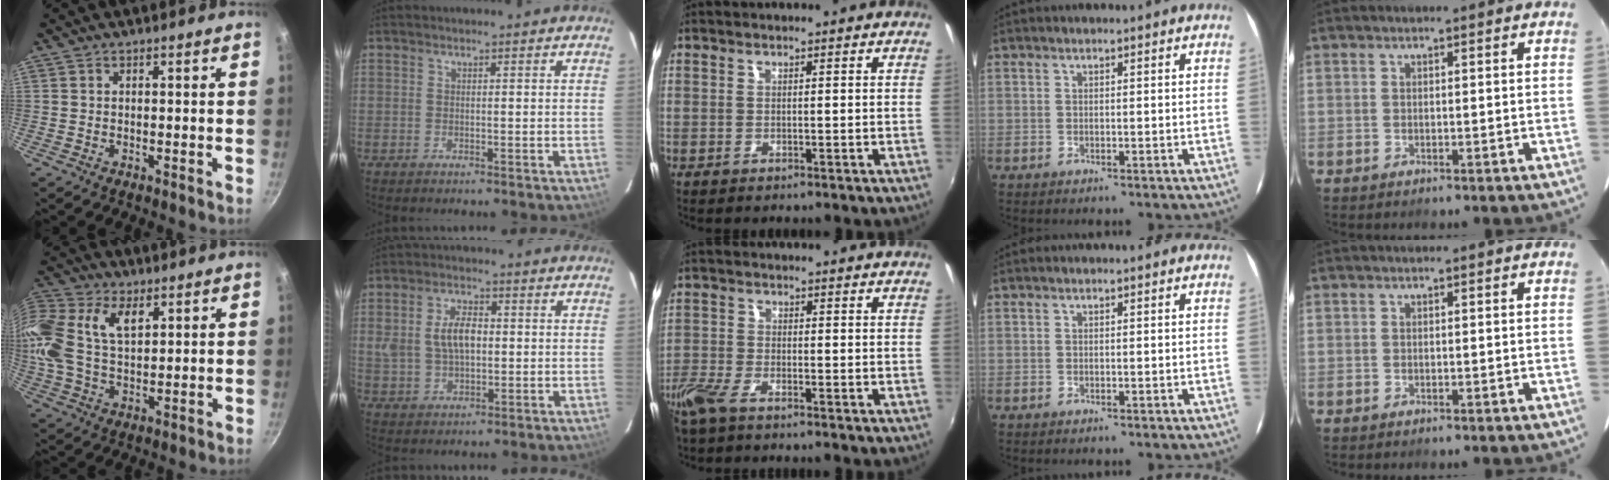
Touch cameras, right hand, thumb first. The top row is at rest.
{"thumb": {"total": 19.4, "force": [6.2, 12.3, 13.8], "torque": [-0.316, 0.021, 0.108]}, "index": {"total": 7.7, "force": [0.7, 4.7, 6.1], "torque": [-0.121, 0.013, 0.021]}, "middle": {"total": 5.2, "force": [-4.1, 1.4, 2.9], "torque": [-0.079, -0.012, -0.088]}}